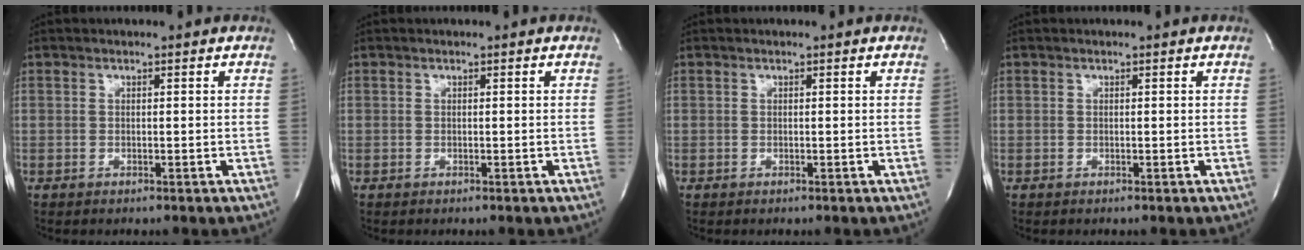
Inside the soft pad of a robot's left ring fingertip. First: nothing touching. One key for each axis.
{"total": 0.0}
{"total": 0.0}
{"total": 0.0}